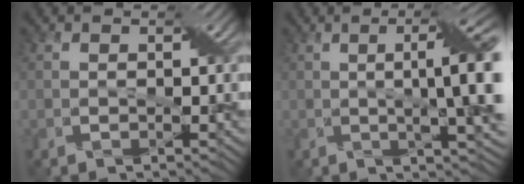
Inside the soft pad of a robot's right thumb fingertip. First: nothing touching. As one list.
[{"total": 10.5, "force": [0.7, 2.5, 10.2], "torque": [-0.138, 0.015, 0.012]}]